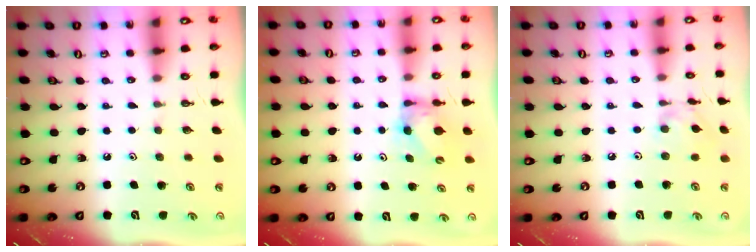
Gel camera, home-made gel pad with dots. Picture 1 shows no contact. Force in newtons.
{"total": 6.7, "press": 6.7, "slide": 0.3}
{"total": 6.8, "press": 6.8, "slide": 0.3}